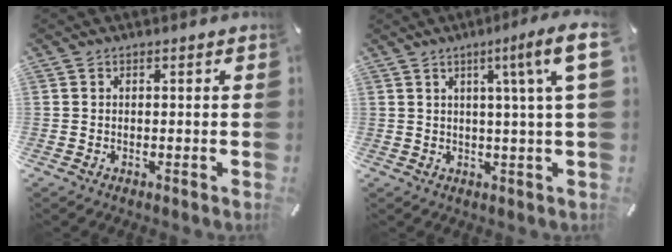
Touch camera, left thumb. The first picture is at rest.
{"total": 10.2, "force": [3.8, -0.1, 9.4], "torque": [-0.148, -0.018, 0.057]}